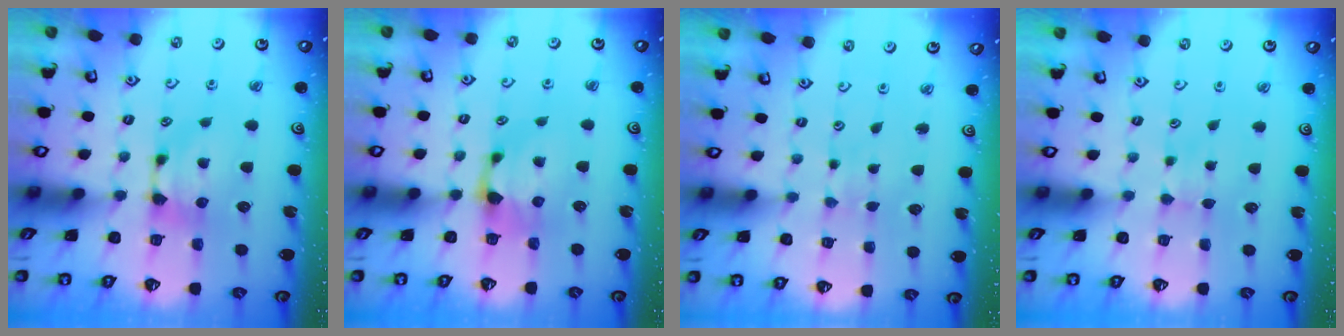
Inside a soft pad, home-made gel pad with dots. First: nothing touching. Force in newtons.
{"total": 1.6, "press": 1.2, "slide": 1.0}
{"total": 3.2, "press": 3.2, "slide": 0.2}
{"total": 2.4, "press": 2.3, "slide": 0.5}